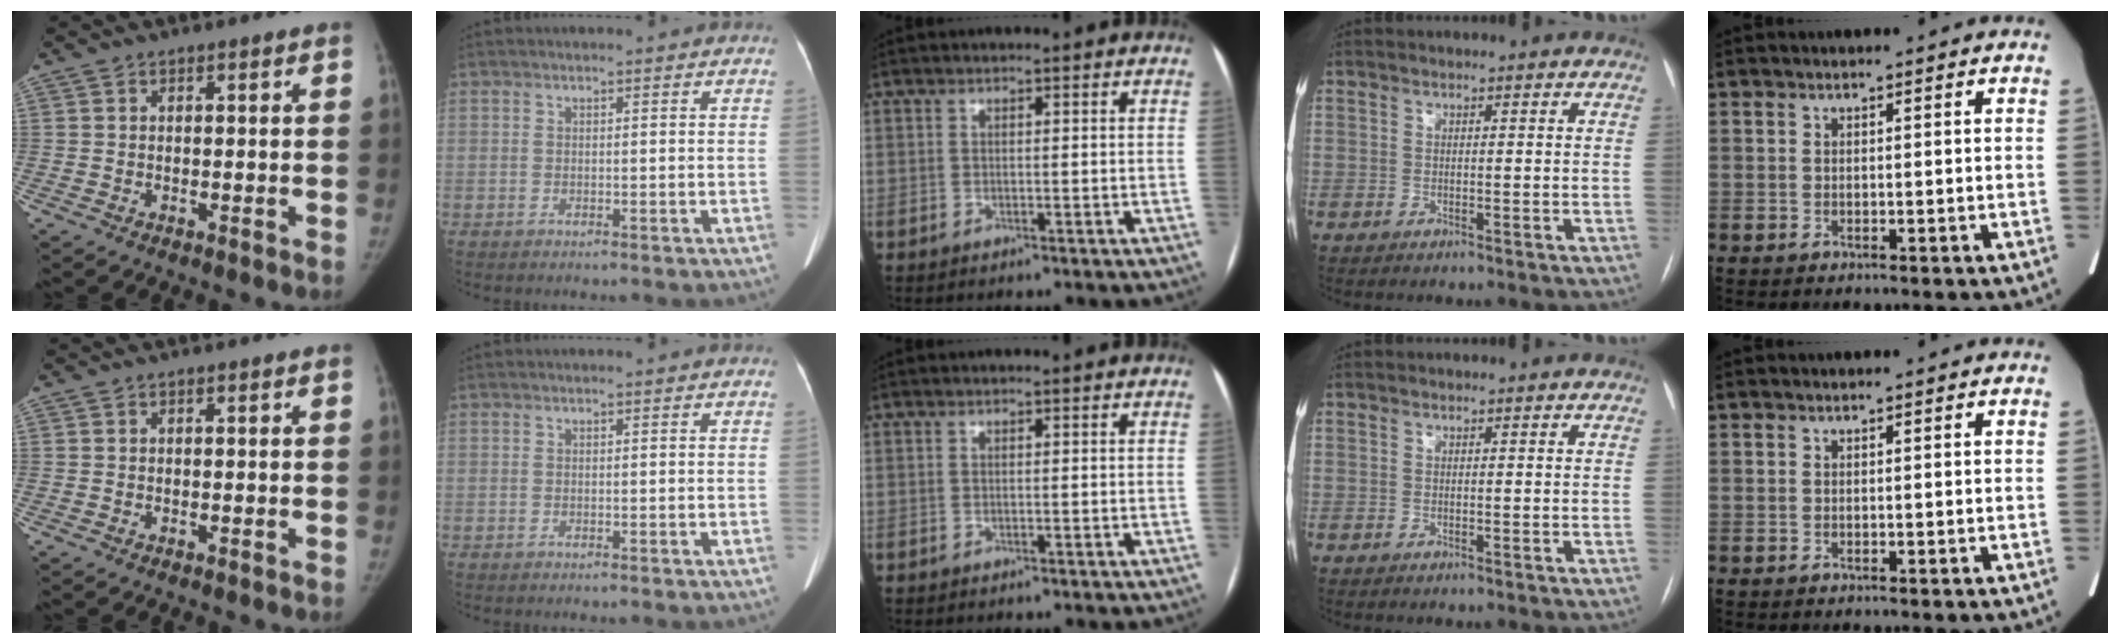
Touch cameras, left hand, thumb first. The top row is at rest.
{}